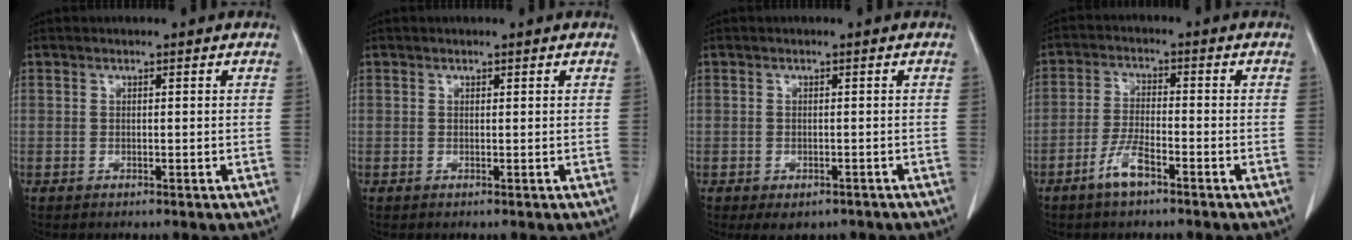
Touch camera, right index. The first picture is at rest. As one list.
[{"total": 0.0}, {"total": 3.9, "force": [-2.8, 2.4, 1.4], "torque": [-0.008, -0.001, -0.033]}, {"total": 4.8, "force": [-3.1, 1.0, 3.5], "torque": [-0.075, 0.000, -0.059]}]